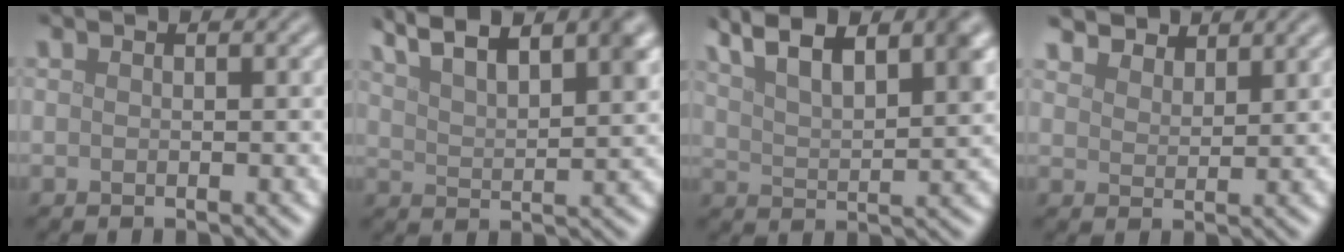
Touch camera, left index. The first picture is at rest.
{"total": 8.4, "force": [5.9, 2.6, 5.4], "torque": [-0.082, 0.024, 0.088]}
{"total": 8.2, "force": [5.2, 2.8, 5.7], "torque": [-0.098, 0.021, 0.085]}
{"total": 4.1, "force": [3.8, 1.2, 0.9], "torque": [-0.025, -0.011, 0.076]}